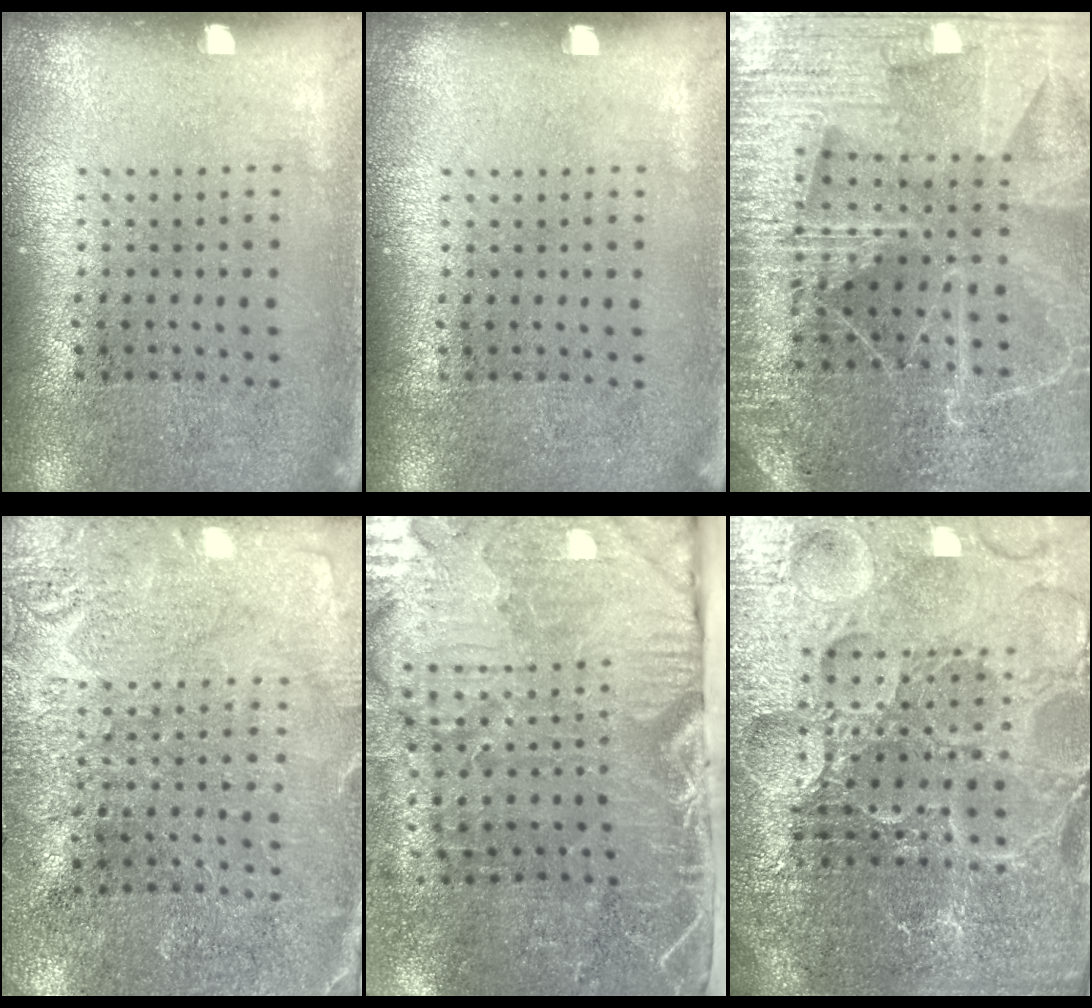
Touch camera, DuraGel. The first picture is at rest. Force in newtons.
{"total": 0.0}
{"total": 4.8, "press": 4.4, "slide": 2.0}
{"total": 2.7, "press": 2.7, "slide": 0.2}
{"total": 5.4, "press": 4.4, "slide": 3.1}
{"total": 6.0, "press": 5.4, "slide": 2.6}